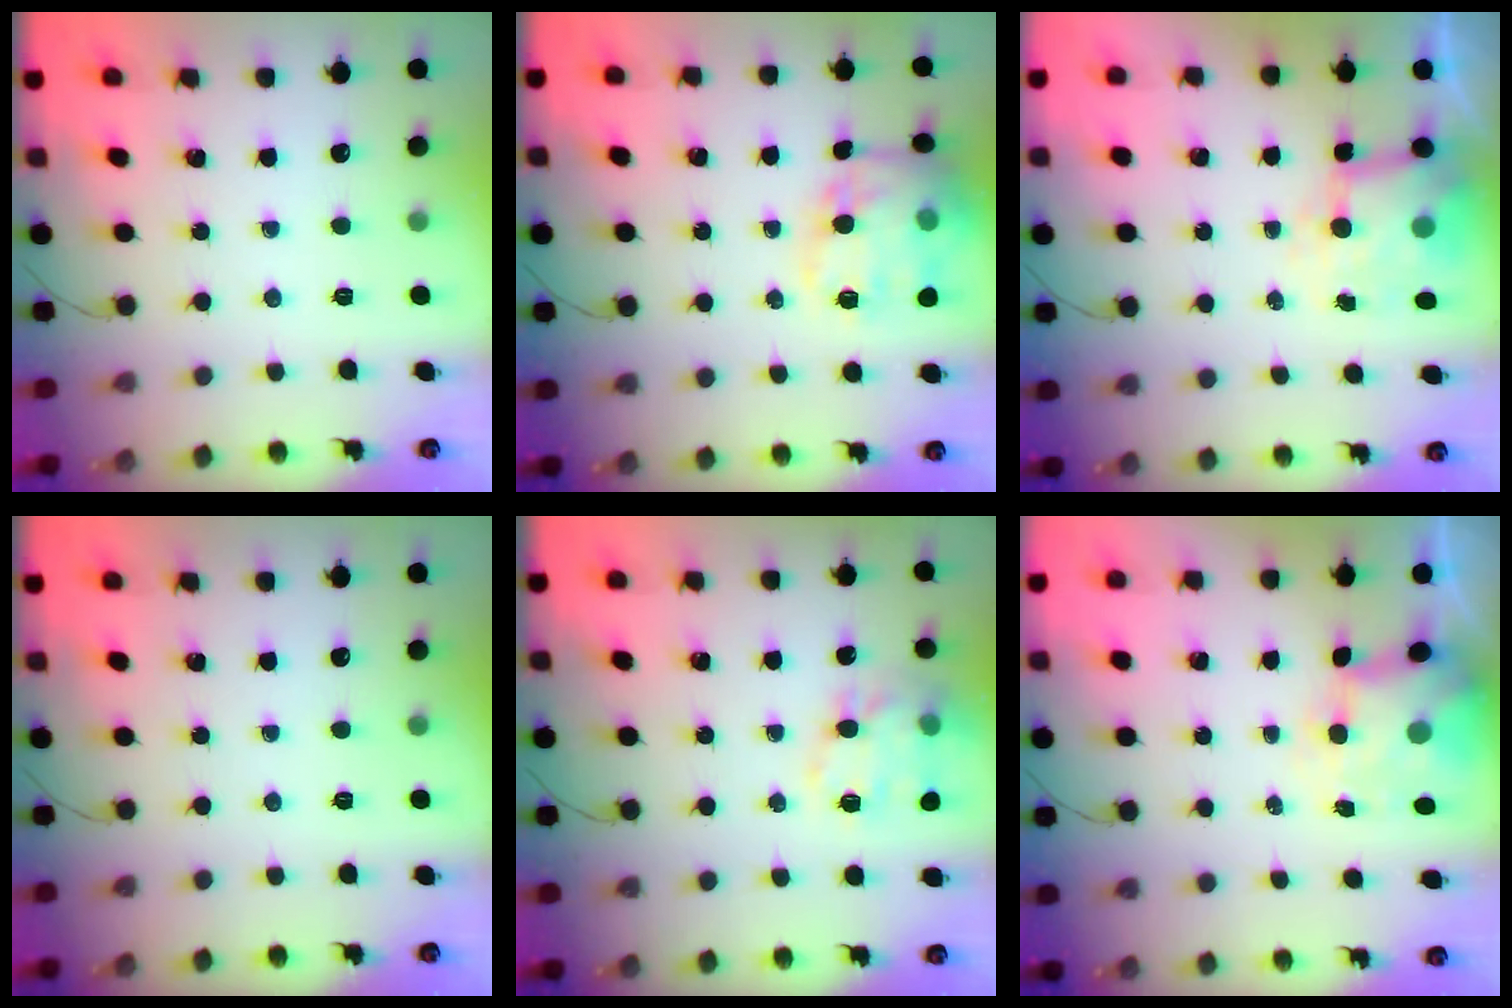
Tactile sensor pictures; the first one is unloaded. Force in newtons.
{"total": 19.3, "press": 19.1, "slide": 2.5}
{"total": 6.2, "press": 6.2, "slide": 0.5}
{"total": 0.0}
{"total": 15.9, "press": 15.8, "slide": 1.8}
{"total": 7.4, "press": 7.2, "slide": 1.6}